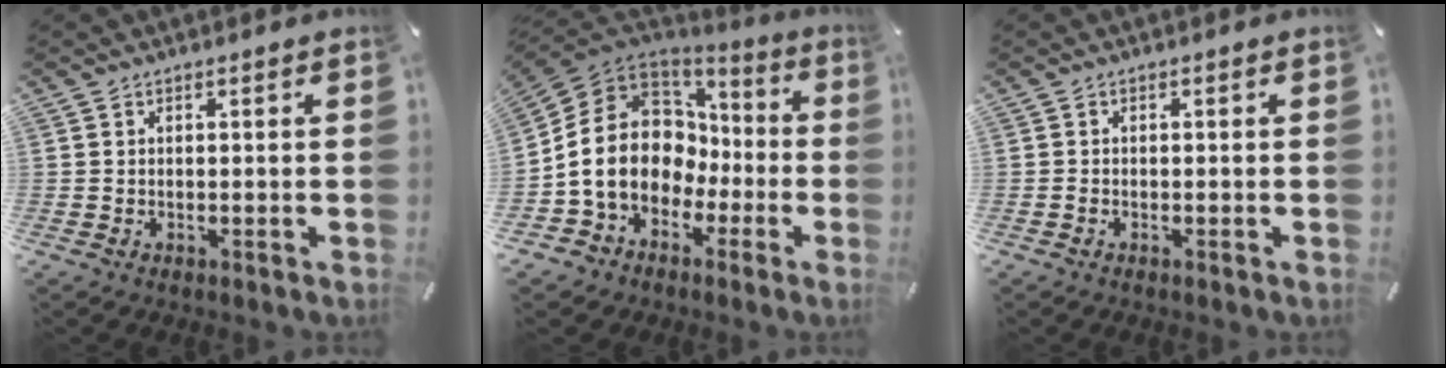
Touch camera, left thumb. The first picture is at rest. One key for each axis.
{"total": 17.0, "fx": -1.0, "fy": 14.4, "fz": 9.0, "tx": -0.197, "ty": -0.002, "tz": -0.014}
{"total": 0.7, "fx": -0.5, "fy": 0.4, "fz": 0.5, "tx": -0.010, "ty": -0.001, "tz": -0.009}